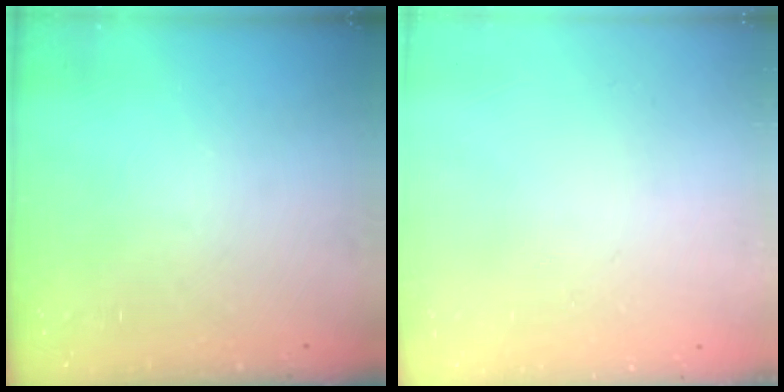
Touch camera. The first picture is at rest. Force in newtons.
{"total": 1.7, "press": 1.7, "slide": 0.2}